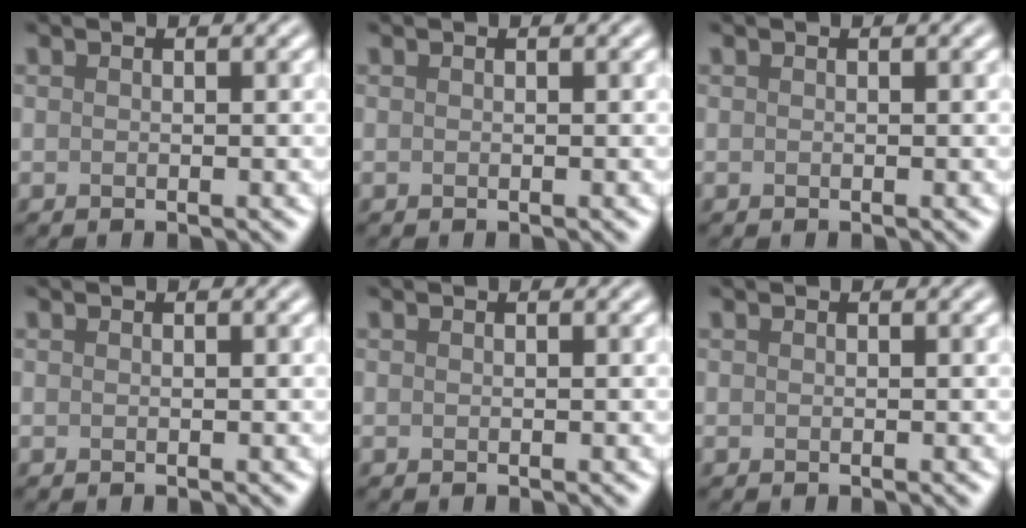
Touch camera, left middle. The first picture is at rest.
{"total": 0.0}
{"total": 0.0}
{"total": 0.0}
{"total": 0.0}
{"total": 0.0}